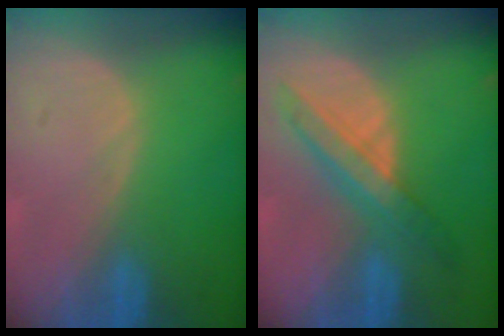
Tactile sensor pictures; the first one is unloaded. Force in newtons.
{"total": 6.6, "press": 6.5, "slide": 1.2}